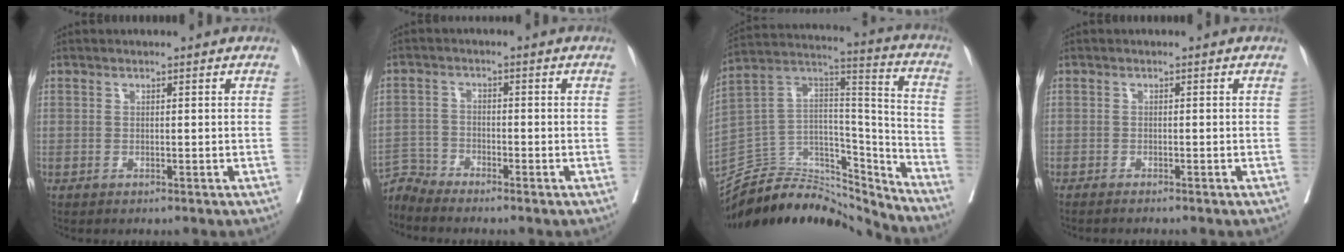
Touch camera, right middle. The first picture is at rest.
{"total": 3.6, "force": [-3.3, -0.8, -1.1], "torque": [0.026, -0.011, -0.063]}
{"total": 24.7, "force": [-23.5, 5.2, 5.6], "torque": [-0.130, 0.026, -0.384]}
{"total": 2.4, "force": [-2.1, -0.2, 1.2], "torque": [-0.011, 0.001, -0.027]}